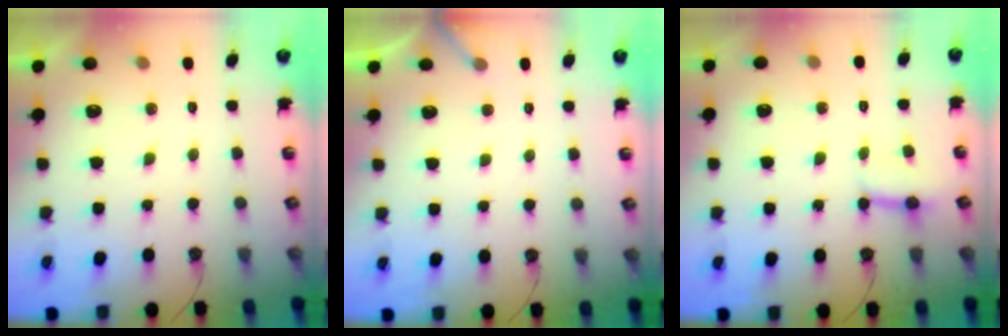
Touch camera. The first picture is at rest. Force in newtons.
{"total": 3.2, "press": 3.2, "slide": 0.4}
{"total": 3.2, "press": 3.2, "slide": 0.4}